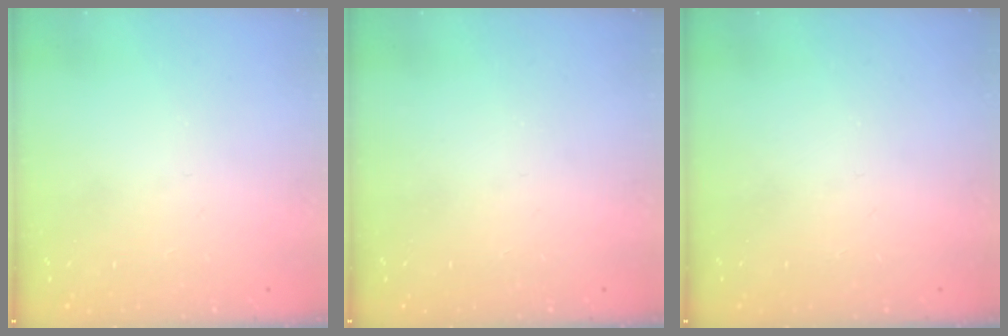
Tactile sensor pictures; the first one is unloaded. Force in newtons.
{"total": 0.0}
{"total": 0.0}